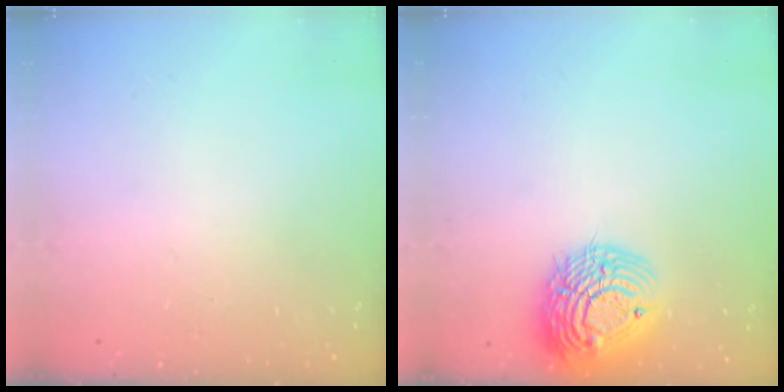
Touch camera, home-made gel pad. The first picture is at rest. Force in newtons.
{"total": 17.1, "press": 17.1, "slide": 1.4}